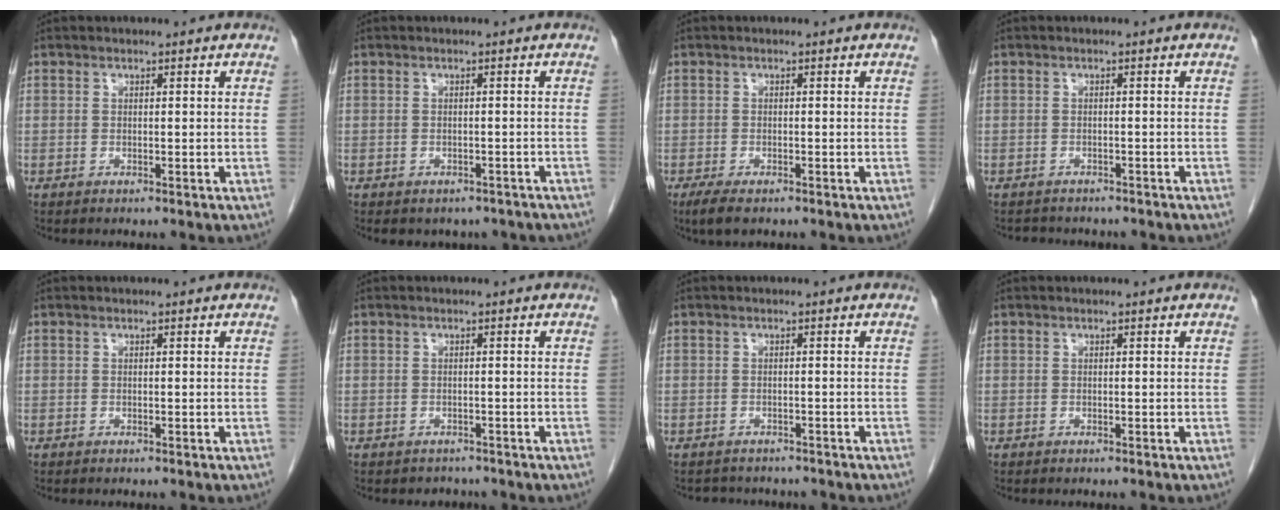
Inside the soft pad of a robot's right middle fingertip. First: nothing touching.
{"total": 5.9, "force": [-4.8, 3.1, 1.3], "torque": [-0.011, 0.008, -0.050]}
{"total": 3.3, "force": [-2.2, 1.0, 2.2], "torque": [-0.045, -0.008, -0.034]}
{"total": 4.6, "force": [-4.1, 1.8, 0.9], "torque": [-0.013, 0.001, -0.051]}
{"total": 0.0}
{"total": 2.1, "force": [-1.7, 1.0, -0.3], "torque": [-0.002, 0.000, -0.029]}
{"total": 3.8, "force": [-3.4, 1.7, 0.5], "torque": [-0.007, 0.003, -0.041]}
{"total": 0.0}